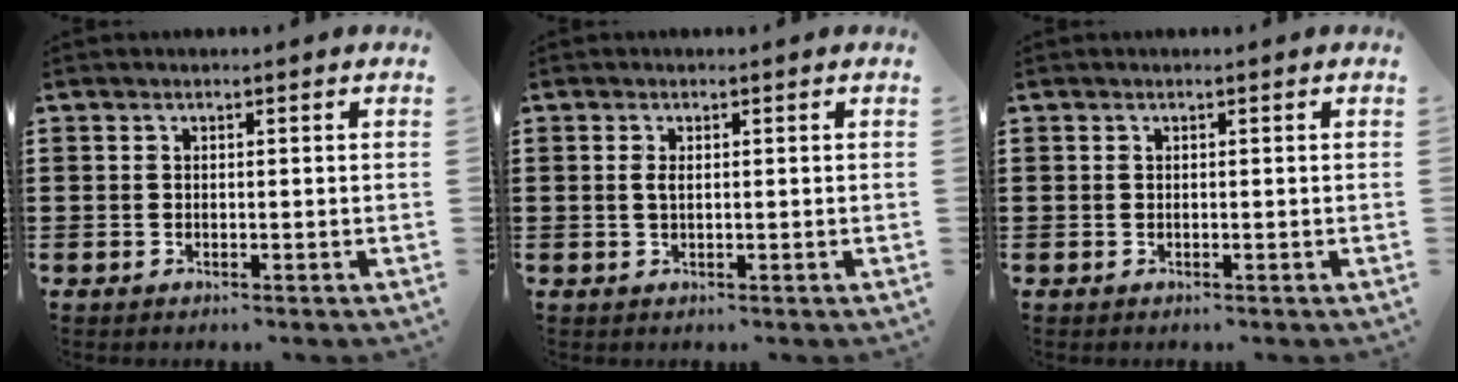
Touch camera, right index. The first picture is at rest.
{"total": 1.3, "force": [0.1, 0.5, 1.2], "torque": [-0.025, 0.004, 0.001]}
{"total": 0.0}